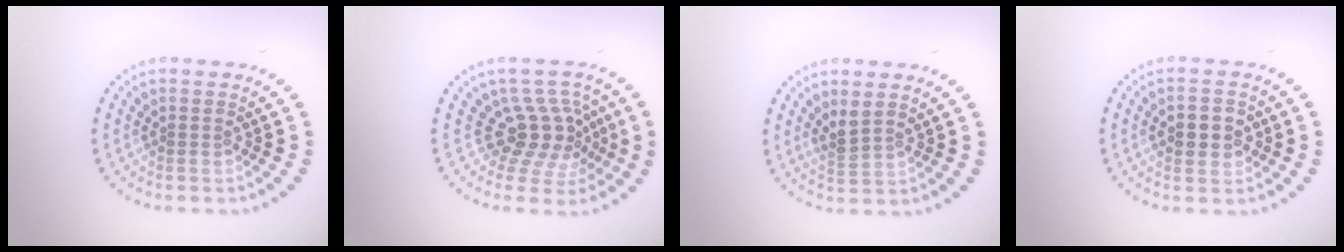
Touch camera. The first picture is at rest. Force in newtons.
{"total": 4.0, "press": 2.9, "slide": 2.8}
{"total": 1.5, "press": 1.2, "slide": 0.9}
{"total": 2.8, "press": 2.8, "slide": 0.3}